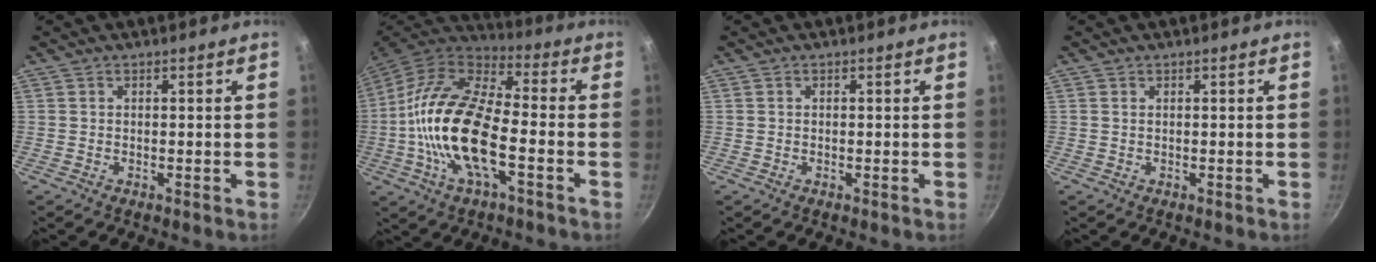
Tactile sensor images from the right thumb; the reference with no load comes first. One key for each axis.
{"total": 19.8, "fx": -4.0, "fy": 8.5, "fz": 17.5, "tx": -0.330, "ty": 0.031, "tz": -0.092}
{"total": 0.0}
{"total": 0.0}